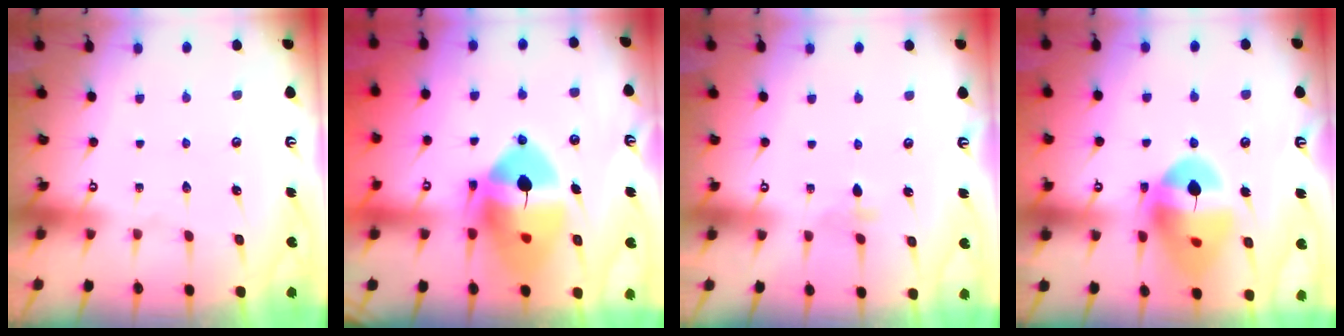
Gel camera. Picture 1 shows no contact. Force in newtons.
{"total": 17.4, "press": 17.2, "slide": 2.9}
{"total": 3.0, "press": 2.9, "slide": 0.6}
{"total": 16.2, "press": 16.0, "slide": 2.2}